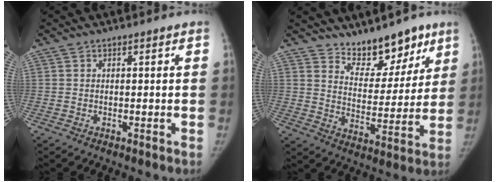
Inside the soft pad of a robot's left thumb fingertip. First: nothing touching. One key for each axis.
{"total": 11.8, "fx": 9.2, "fy": 5.7, "fz": 4.8, "tx": -0.022, "ty": -0.066, "tz": 0.150}